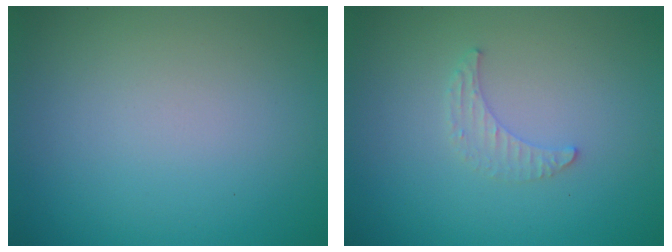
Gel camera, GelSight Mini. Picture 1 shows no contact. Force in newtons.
{"total": 1.3, "press": 1.3, "slide": 0.4}